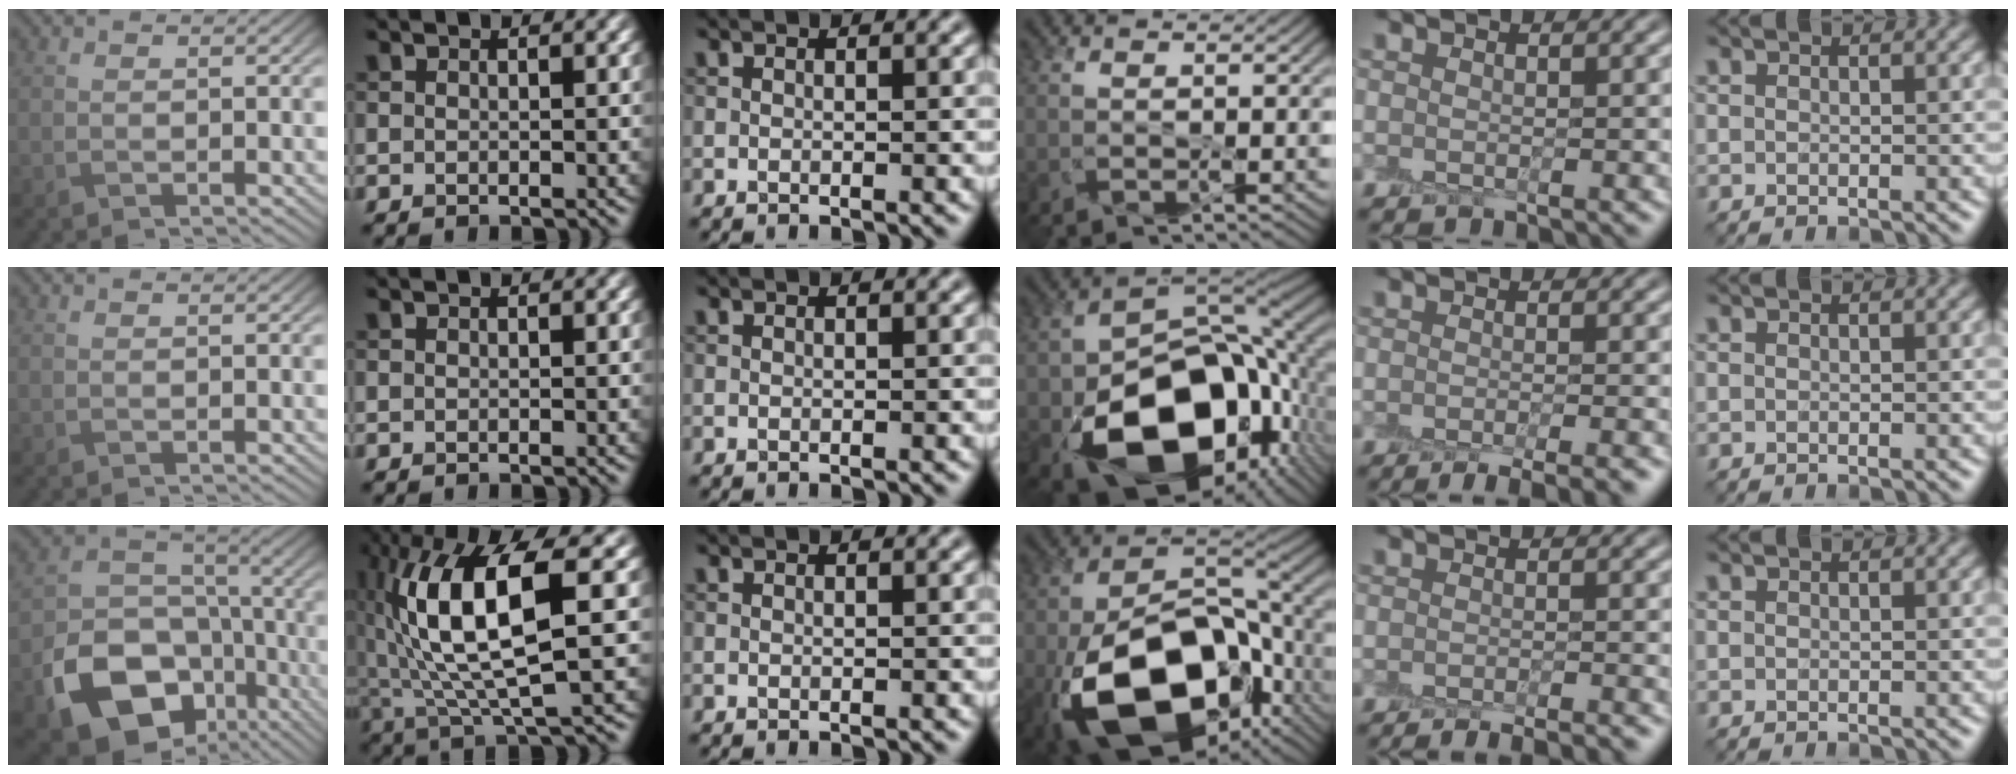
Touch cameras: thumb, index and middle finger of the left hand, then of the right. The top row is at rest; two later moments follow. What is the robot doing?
{"motion": "peel", "object": "plastic screen protector"}